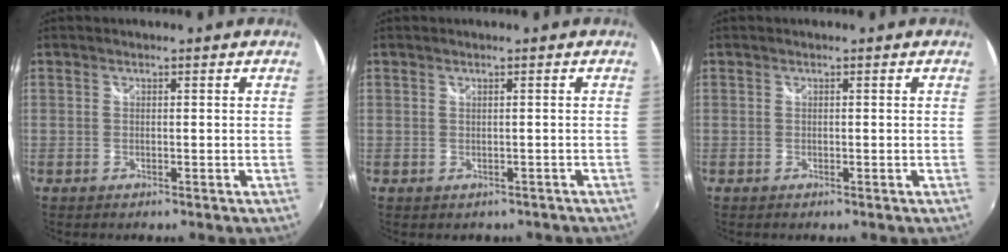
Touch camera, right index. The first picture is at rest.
{"total": 1.2, "force": [-0.4, 1.1, 0.3], "torque": [-0.004, -0.003, -0.001]}
{"total": 0.0}